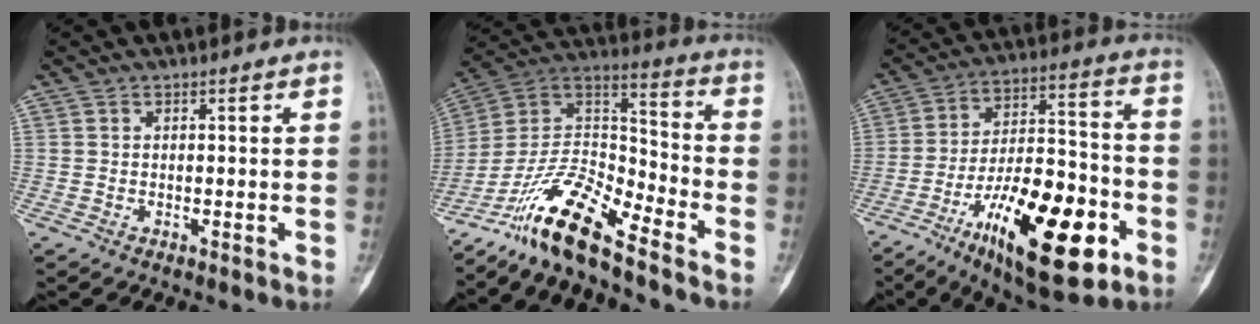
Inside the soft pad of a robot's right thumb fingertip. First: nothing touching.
{"total": 15.1, "force": [-11.8, 3.3, 8.8], "torque": [-0.164, 0.090, -0.226]}
{"total": 24.0, "force": [-10.2, 9.2, 19.7], "torque": [-0.319, 0.050, -0.159]}